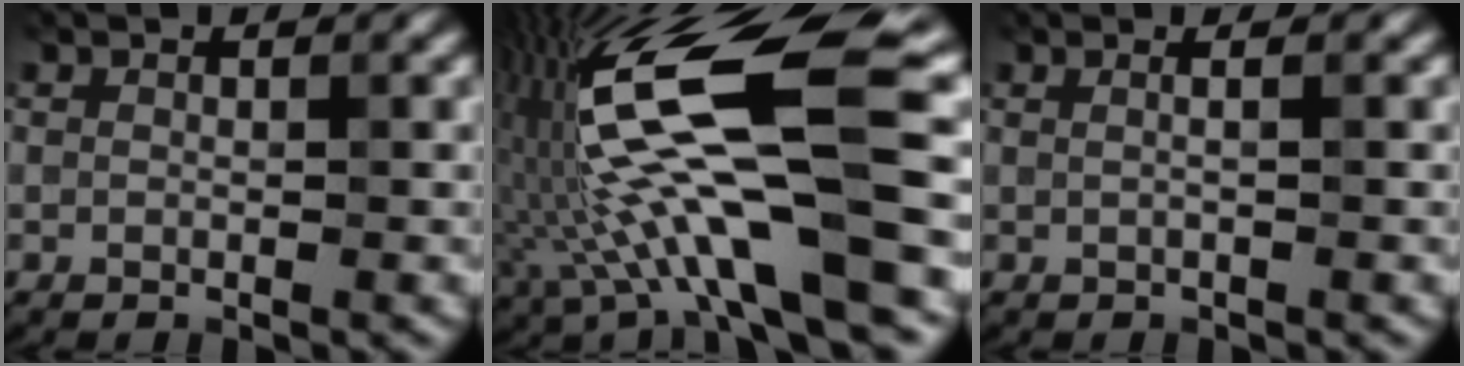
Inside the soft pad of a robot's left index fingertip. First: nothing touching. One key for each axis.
{"total": 15.1, "fx": -0.5, "fy": 3.7, "fz": 14.6, "tx": -0.281, "ty": 0.019, "tz": -0.010}
{"total": 2.0, "fx": 0.6, "fy": 1.0, "fz": 1.6, "tx": -0.003, "ty": 0.001, "tz": -0.017}